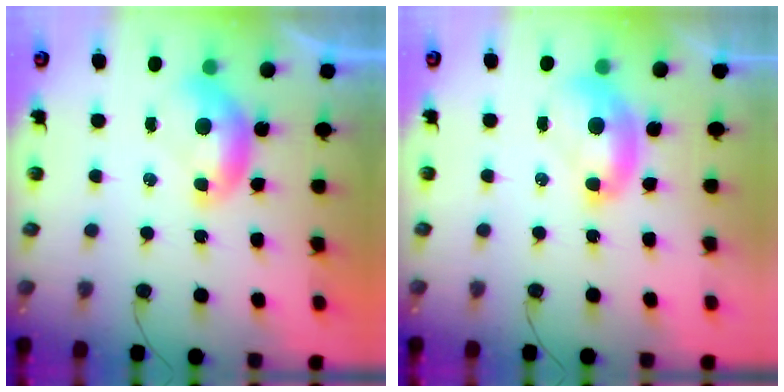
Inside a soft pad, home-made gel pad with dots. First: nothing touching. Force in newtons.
{"total": 2.3, "press": 2.3, "slide": 0.3}